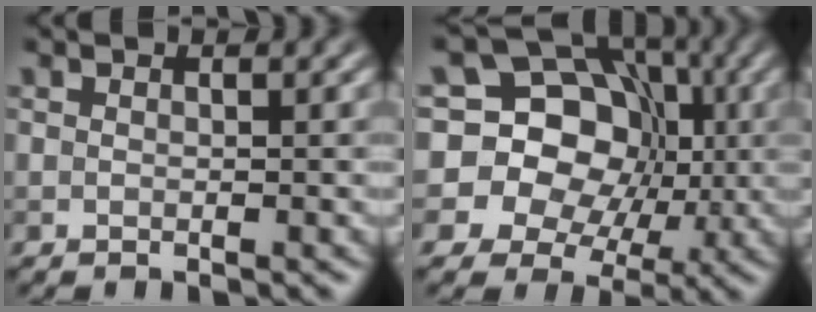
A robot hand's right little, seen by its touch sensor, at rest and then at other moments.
{"total": 14.8, "force": [1.0, 13.5, 5.9], "torque": [-0.120, 0.054, -0.015]}